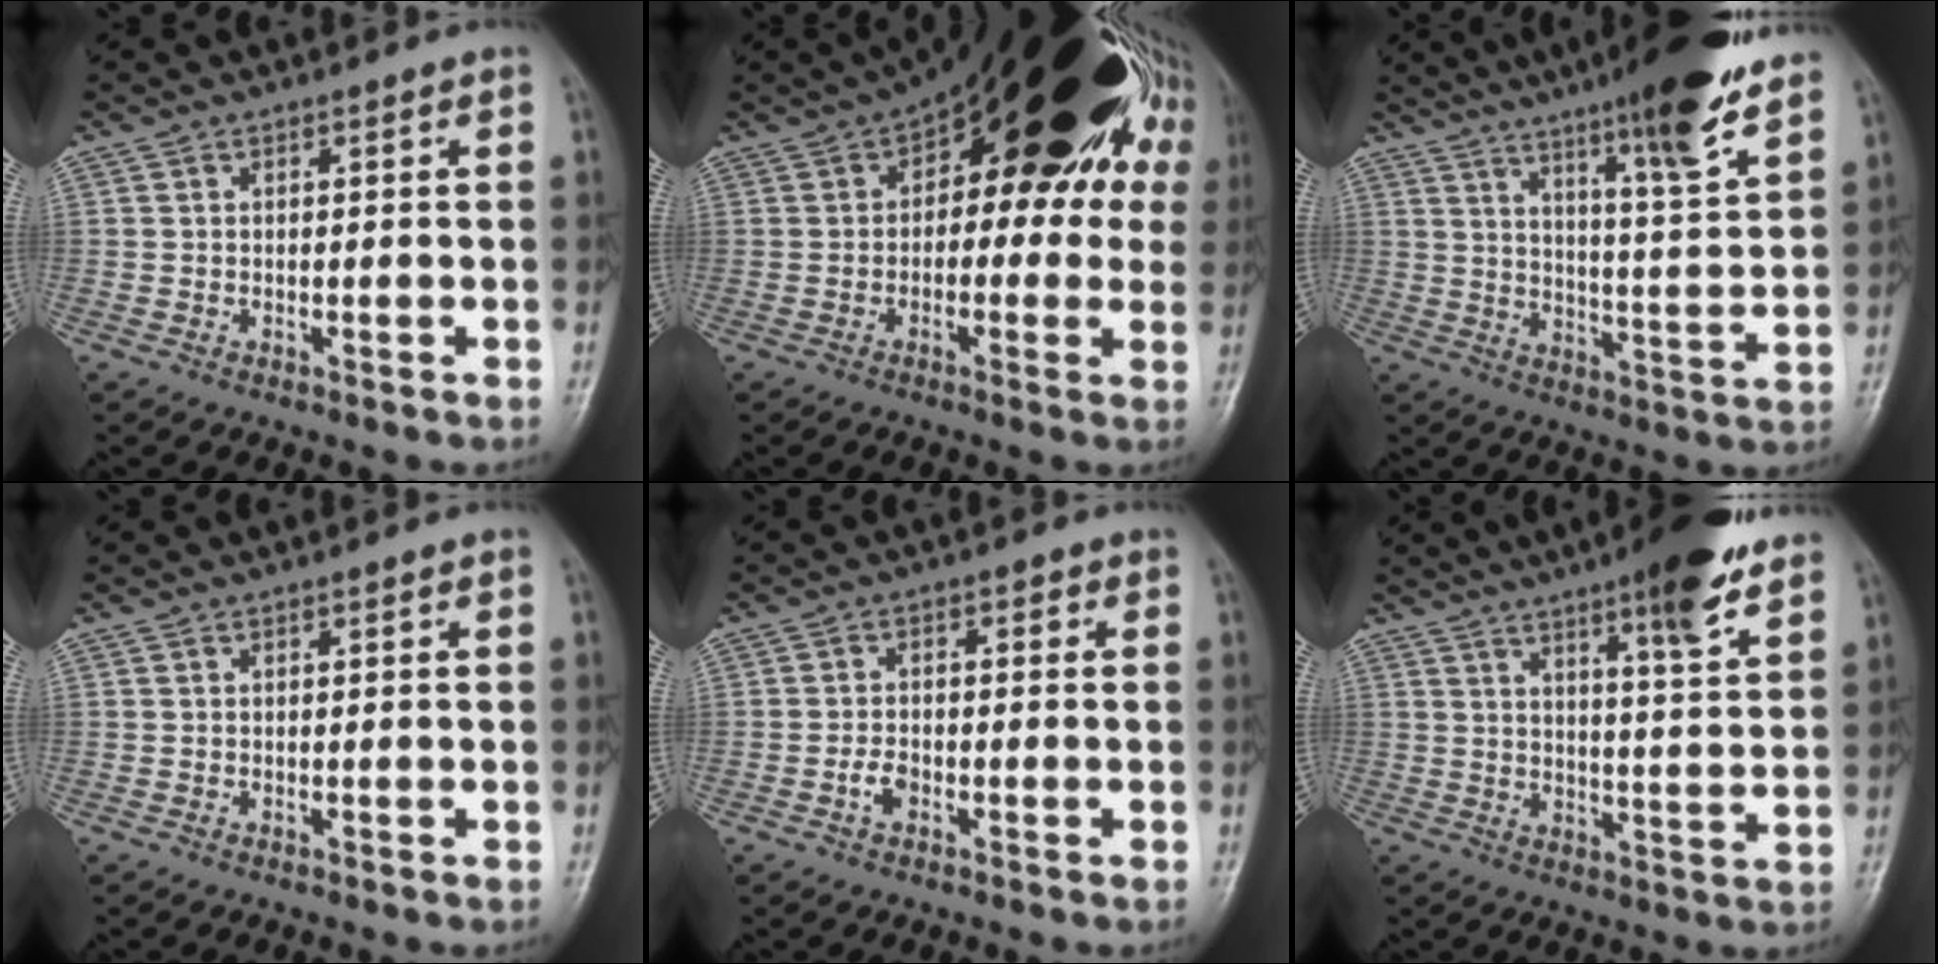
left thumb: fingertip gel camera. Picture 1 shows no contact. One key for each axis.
{"total": 28.7, "fx": 8.5, "fy": 14.5, "fz": 23.2, "tx": -0.300, "ty": 0.055, "tz": 0.118}
{"total": 16.3, "fx": 11.3, "fy": 1.5, "fz": 11.6, "tx": -0.163, "ty": -0.060, "tz": 0.170}
{"total": 0.0}
{"total": 3.1, "fx": -1.2, "fy": 2.0, "fz": 2.0, "tx": -0.026, "ty": 0.013, "tz": -0.028}
{"total": 12.1, "fx": 8.0, "fy": 1.8, "fz": 9.0, "tx": -0.118, "ty": -0.045, "tz": 0.115}